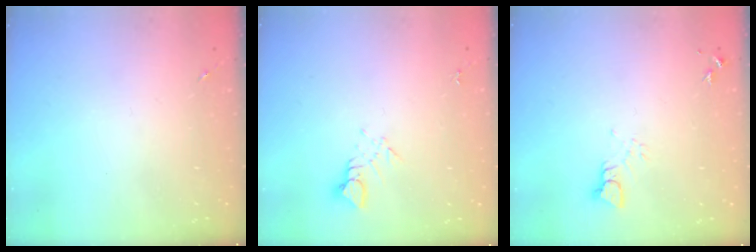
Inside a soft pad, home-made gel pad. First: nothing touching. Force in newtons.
{"total": 3.5, "press": 3.5, "slide": 0.3}
{"total": 3.4, "press": 3.4, "slide": 0.1}